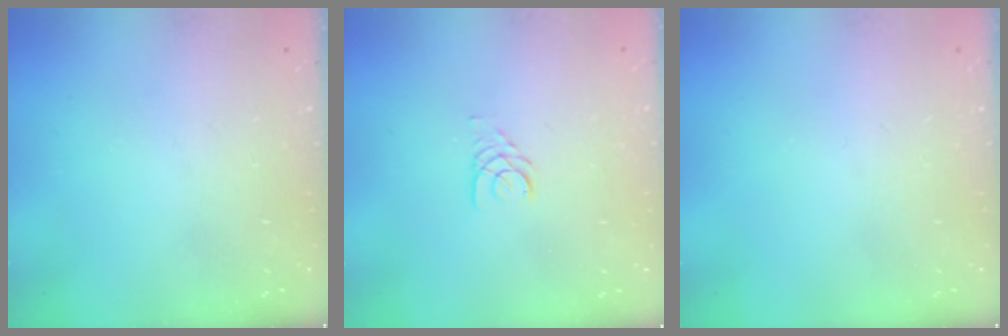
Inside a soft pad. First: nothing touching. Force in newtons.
{"total": 2.5, "press": 2.5, "slide": 0.3}
{"total": 0.0}